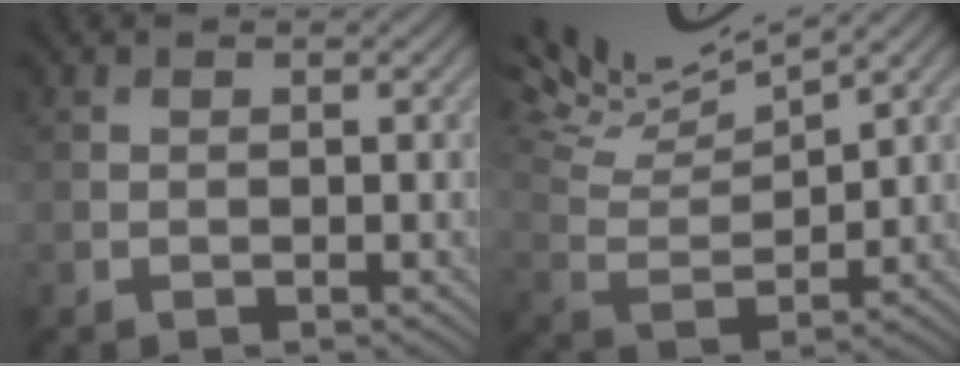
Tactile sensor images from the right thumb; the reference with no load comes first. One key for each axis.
{"total": 10.6, "fx": 8.5, "fy": 2.0, "fz": 5.9, "tx": -0.119, "ty": 0.011, "tz": 0.142}